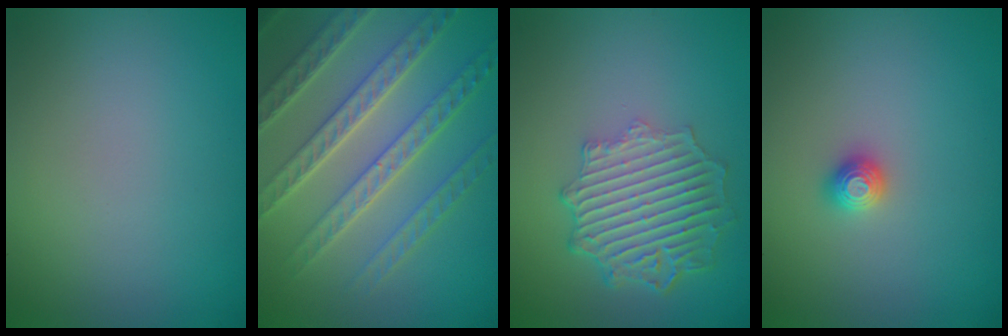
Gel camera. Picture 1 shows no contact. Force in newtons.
{"total": 7.7, "press": 5.6, "slide": 5.2}
{"total": 6.1, "press": 4.6, "slide": 4.0}
{"total": 1.2, "press": 1.2, "slide": 0.2}